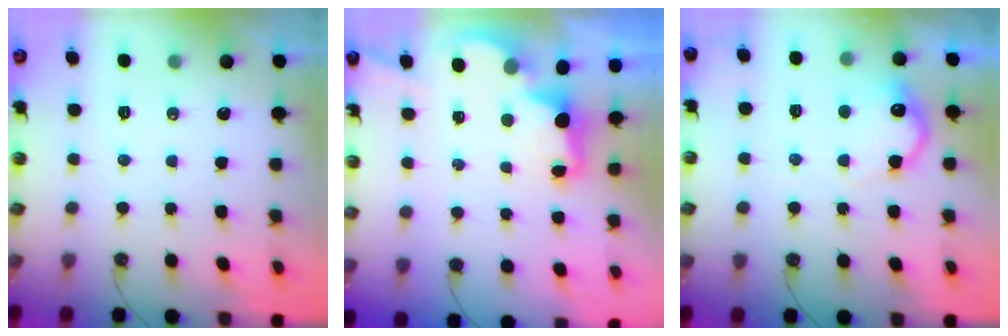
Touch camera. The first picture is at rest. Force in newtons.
{"total": 2.7, "press": 2.6, "slide": 0.8}
{"total": 12.8, "press": 12.8, "slide": 0.6}